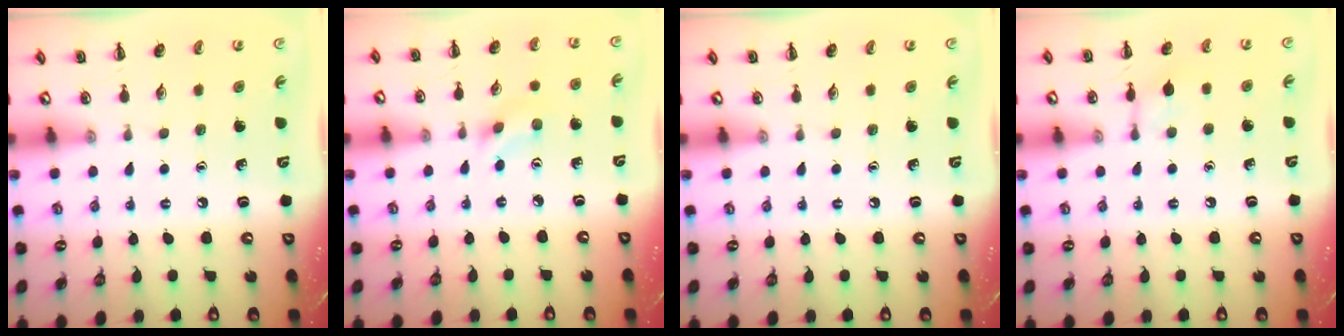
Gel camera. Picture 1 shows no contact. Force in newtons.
{"total": 2.6, "press": 2.4, "slide": 1.0}
{"total": 0.0}
{"total": 4.8, "press": 4.6, "slide": 1.2}